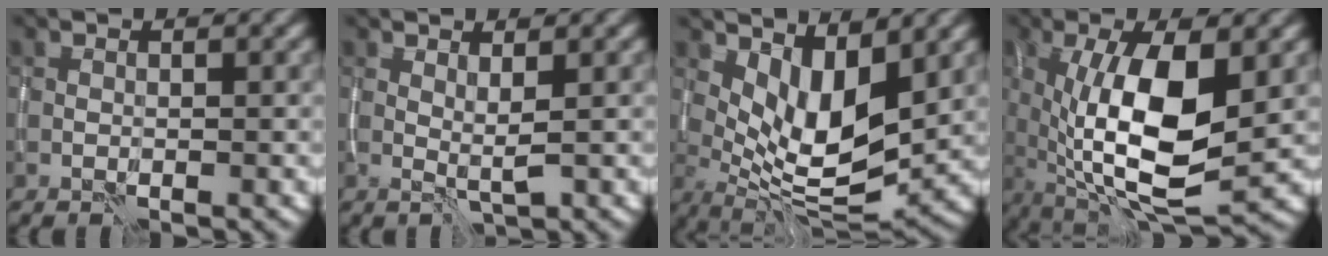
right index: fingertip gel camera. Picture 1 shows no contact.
{"total": 1.4, "force": [0.8, 0.0, 1.1], "torque": [-0.025, -0.005, 0.014]}
{"total": 7.3, "force": [2.3, 2.9, 6.3], "torque": [-0.111, -0.017, 0.046]}
{"total": 10.8, "force": [0.7, 3.9, 10.1], "torque": [-0.177, -0.011, 0.013]}